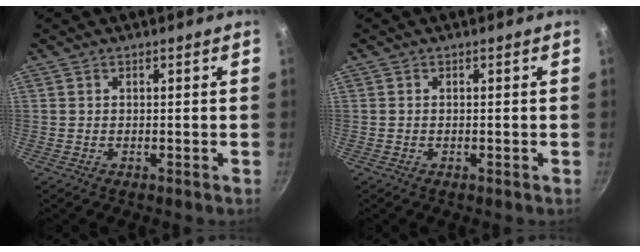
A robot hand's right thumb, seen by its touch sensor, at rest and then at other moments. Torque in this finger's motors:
{"motor_torque": [-0.67, 0.28, -0.28, 0.15, 0.05]}